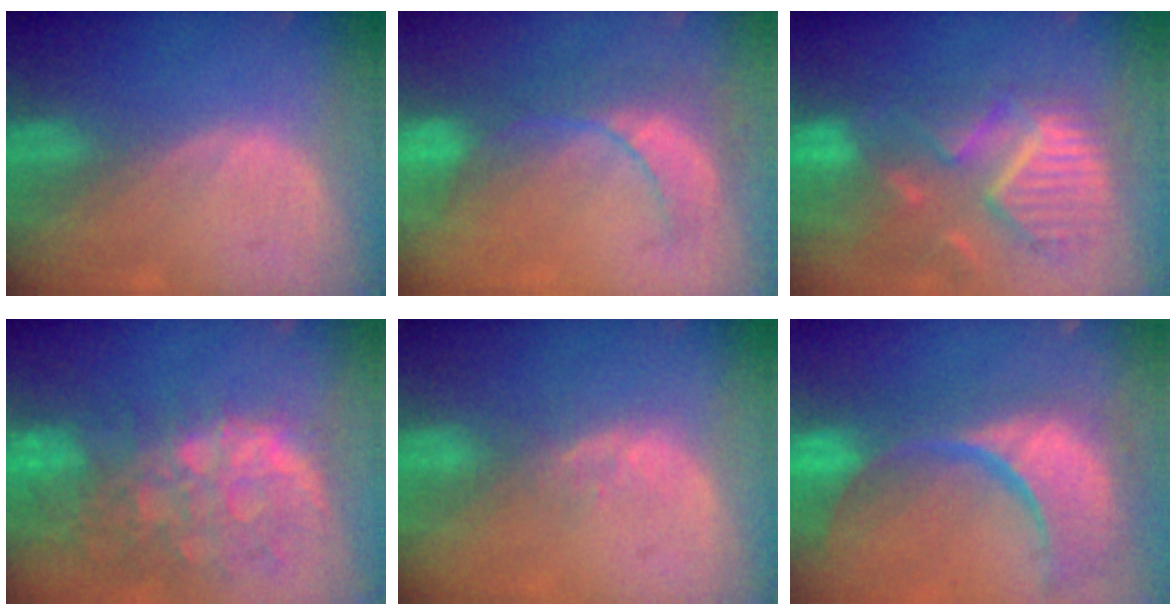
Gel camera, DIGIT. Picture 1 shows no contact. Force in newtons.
{"total": 7.9, "press": 7.3, "slide": 3.0}
{"total": 11.8, "press": 10.3, "slide": 5.6}
{"total": 13.0, "press": 10.7, "slide": 7.4}
{"total": 3.2, "press": 2.6, "slide": 1.8}
{"total": 15.5, "press": 12.2, "slide": 9.6}